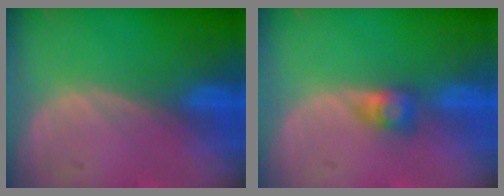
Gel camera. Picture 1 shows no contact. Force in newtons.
{"total": 2.6, "press": 2.4, "slide": 1.0}